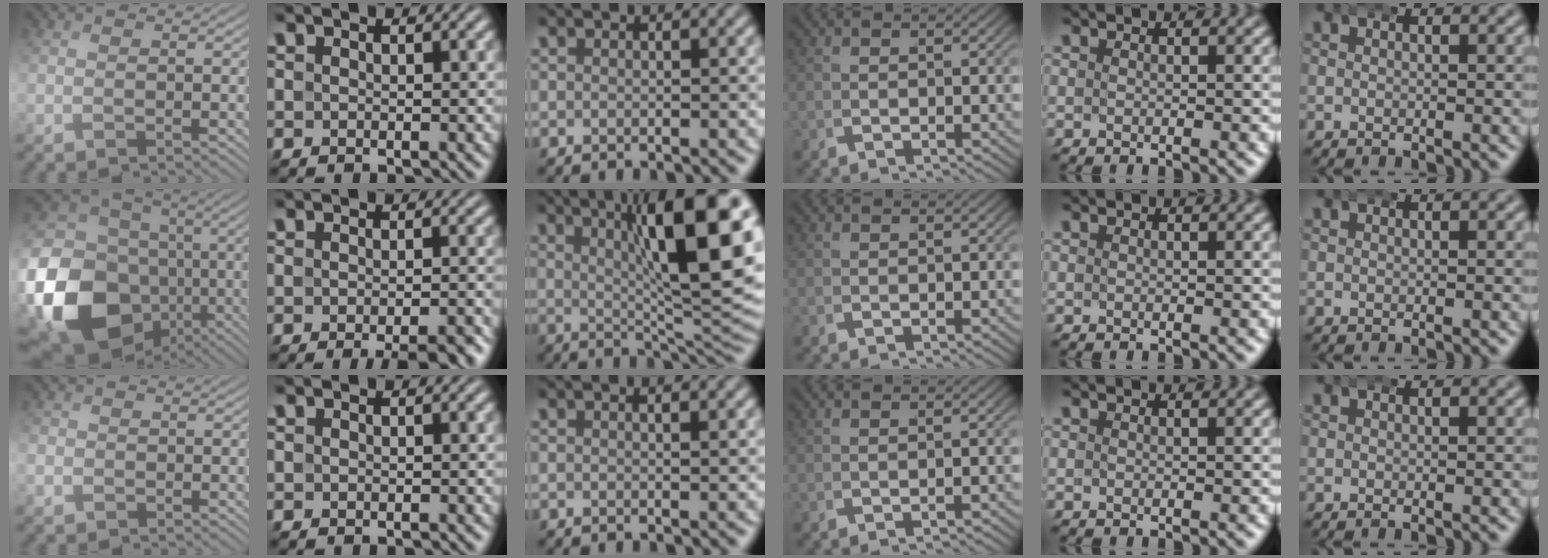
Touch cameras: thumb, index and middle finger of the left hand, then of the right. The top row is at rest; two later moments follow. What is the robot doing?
{"motion": "wrap", "object": "bandana"}